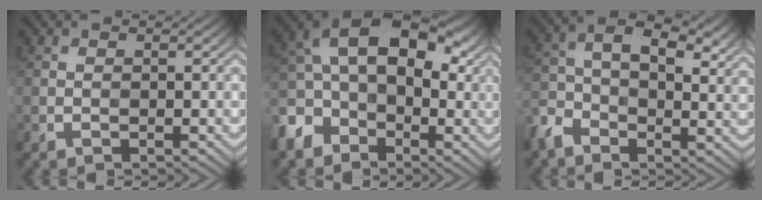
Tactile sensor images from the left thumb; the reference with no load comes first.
{"total": 12.9, "force": [-3.3, 8.9, 8.6], "torque": [-0.163, -0.005, -0.076]}
{"total": 9.4, "force": [-0.7, 6.1, 7.2], "torque": [-0.146, -0.004, -0.031]}